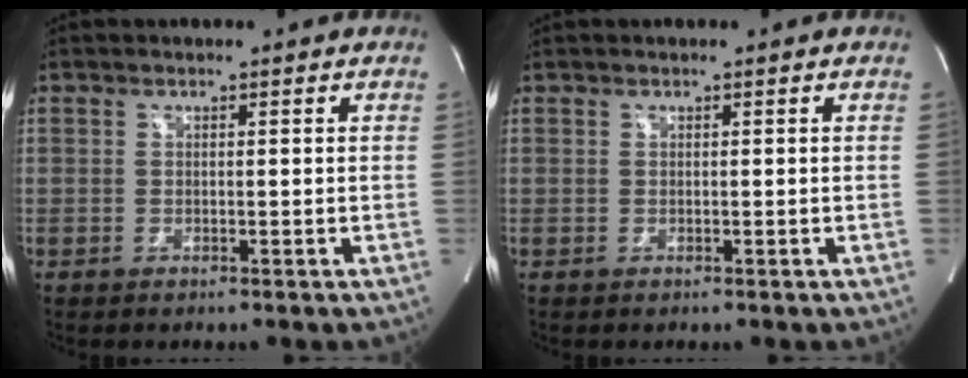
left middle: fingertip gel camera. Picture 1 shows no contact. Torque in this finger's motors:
{"motor_torque": [0.20, -0.34, 0.02, 0.00]}